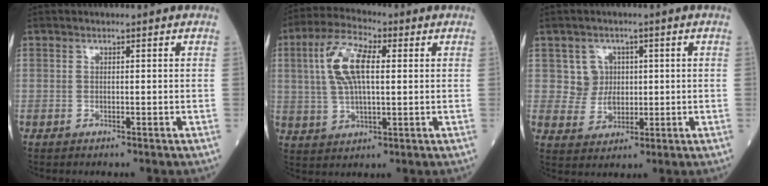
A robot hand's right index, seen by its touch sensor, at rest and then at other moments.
{"total": 10.1, "force": [2.3, 3.5, 9.2], "torque": [-0.197, 0.020, 0.045]}
{"total": 4.5, "force": [1.2, 4.3, 0.6], "torque": [-0.002, 0.008, 0.024]}